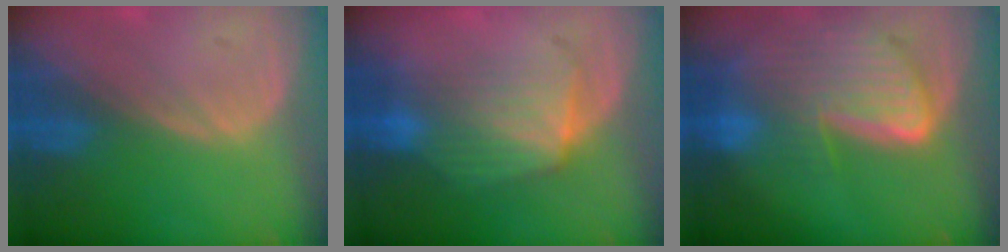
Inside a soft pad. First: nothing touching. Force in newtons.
{"total": 7.3, "press": 6.9, "slide": 2.6}
{"total": 9.8, "press": 8.2, "slide": 5.3}